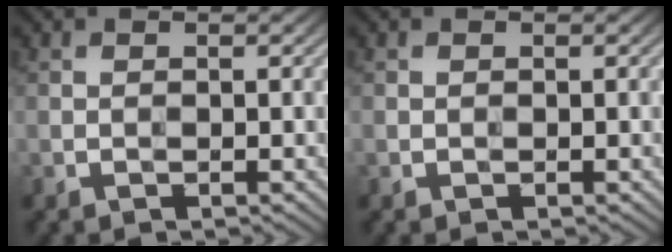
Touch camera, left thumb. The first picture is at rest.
{"total": 0.0}